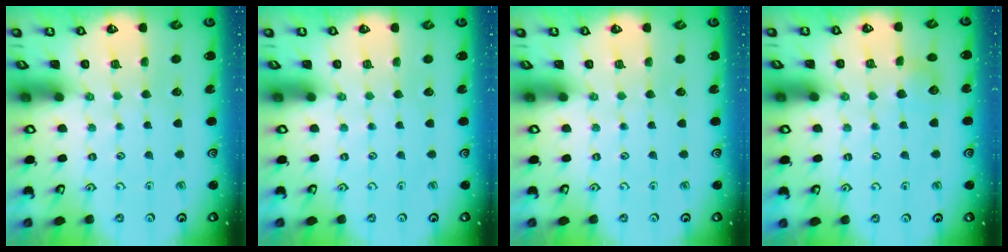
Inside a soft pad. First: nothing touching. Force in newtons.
{"total": 0.0}
{"total": 0.0}
{"total": 4.9, "press": 4.8, "slide": 0.6}